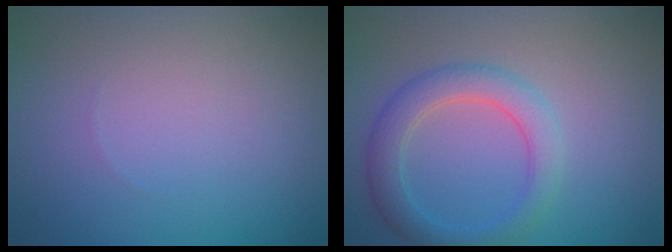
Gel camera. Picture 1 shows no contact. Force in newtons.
{"total": 3.8, "press": 3.7, "slide": 0.4}